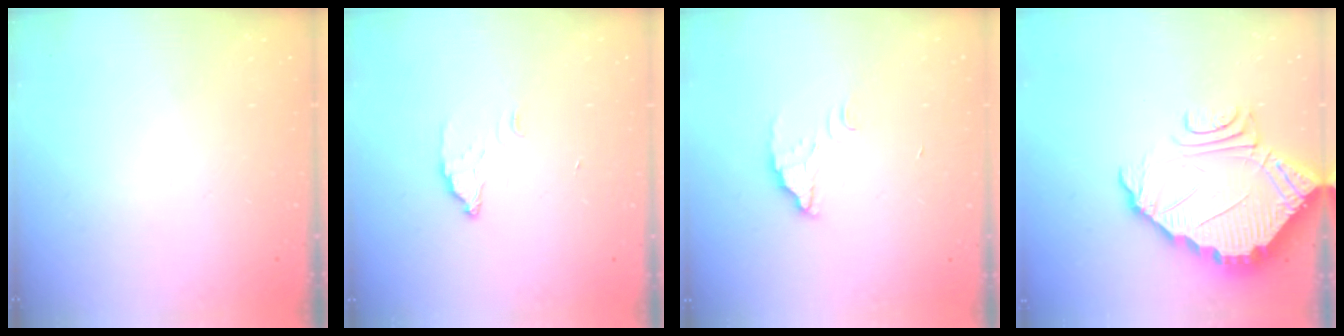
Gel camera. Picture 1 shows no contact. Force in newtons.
{"total": 2.9, "press": 2.9, "slide": 0.4}
{"total": 2.9, "press": 2.9, "slide": 0.2}
{"total": 9.7, "press": 9.7, "slide": 0.8}